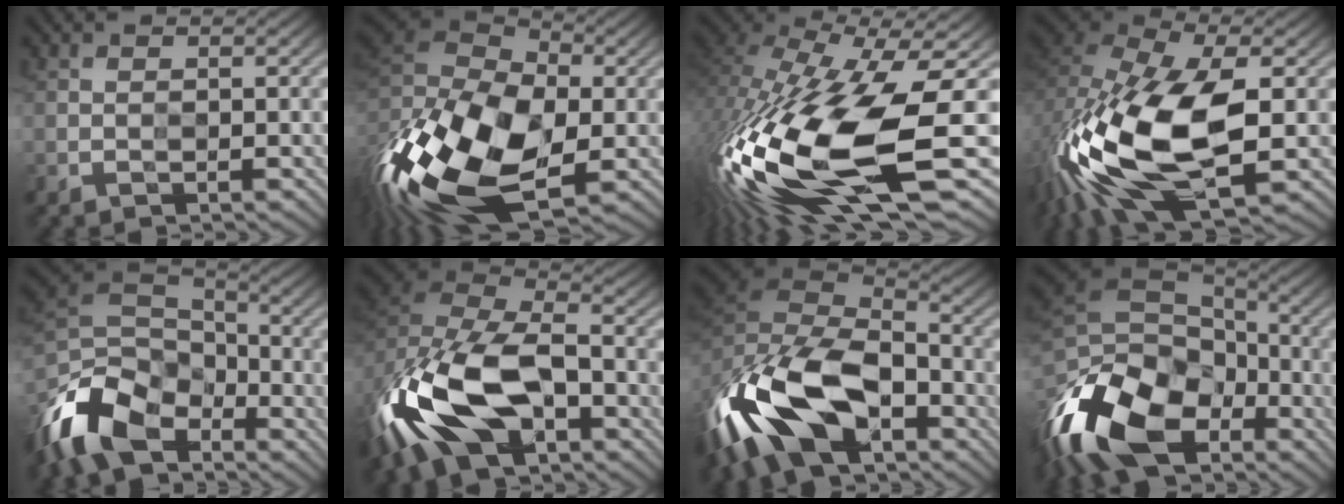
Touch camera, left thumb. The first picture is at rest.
{"total": 18.6, "force": [-5.8, 10.9, 13.9], "torque": [-0.309, -0.009, -0.086]}
{"total": 19.8, "force": [-7.0, 8.7, 16.3], "torque": [-0.380, -0.060, -0.111]}
{"total": 15.8, "force": [-4.4, 8.9, 12.3], "torque": [-0.292, -0.020, -0.080]}
{"total": 12.4, "force": [-7.6, 7.7, 6.1], "torque": [-0.156, -0.013, -0.157]}
{"total": 15.9, "force": [-5.8, 9.6, 11.3], "torque": [-0.254, -0.027, -0.103]}
{"total": 17.9, "force": [-7.8, 10.0, 12.6], "torque": [-0.284, -0.038, -0.125]}
{"total": 16.4, "force": [-8.0, 10.6, 9.7], "torque": [-0.231, -0.015, -0.131]}